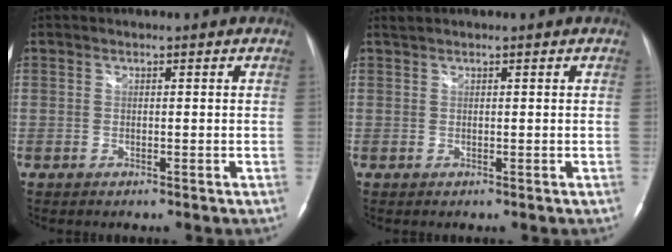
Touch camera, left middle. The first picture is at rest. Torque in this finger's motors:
{"motor_torque": [0.11, 0.07, -0.08, 0.01]}